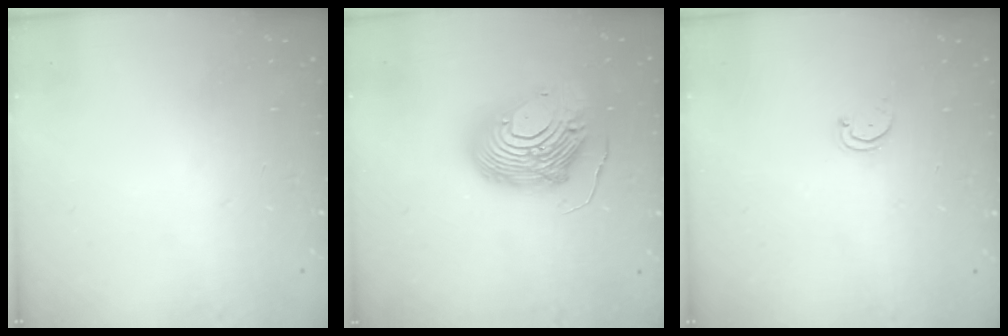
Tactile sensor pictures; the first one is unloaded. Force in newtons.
{"total": 21.5, "press": 21.4, "slide": 2.2}
{"total": 1.5, "press": 1.5, "slide": 0.3}